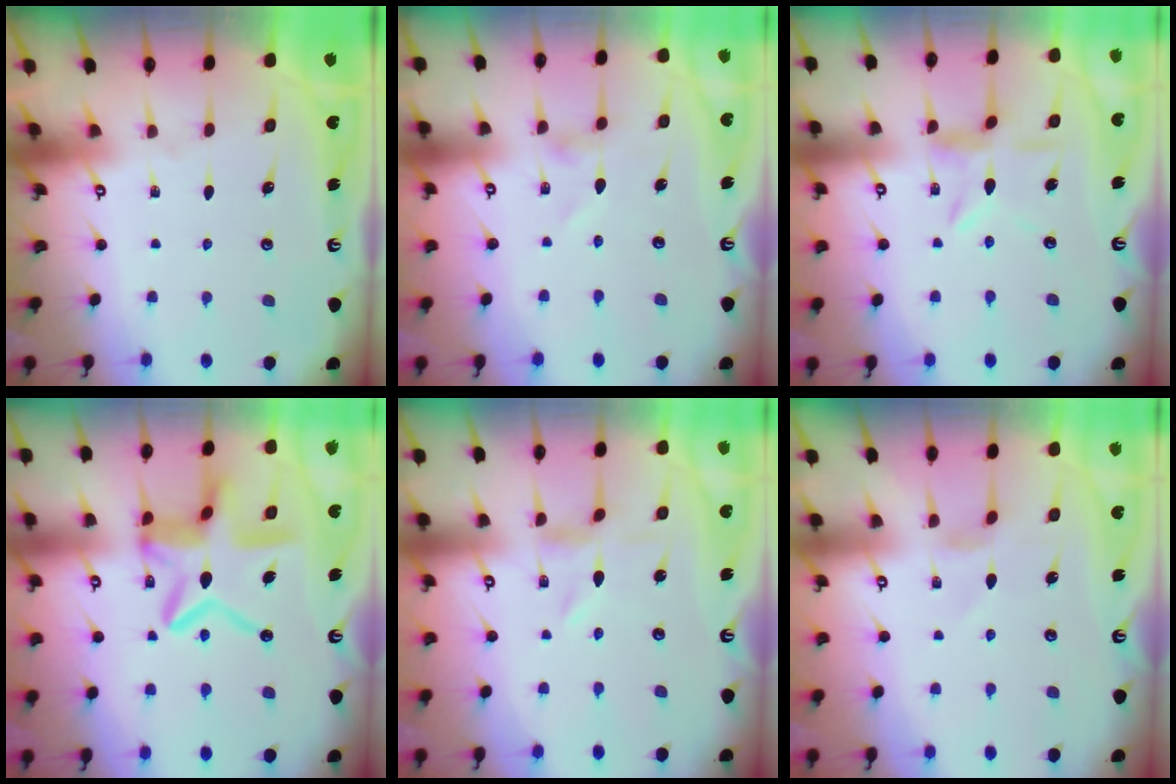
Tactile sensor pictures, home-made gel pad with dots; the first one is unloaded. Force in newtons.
{"total": 0.7, "press": 0.7, "slide": 0.1}
{"total": 6.3, "press": 6.3, "slide": 0.6}
{"total": 15.9, "press": 15.9, "slide": 1.3}
{"total": 0.5, "press": 0.5, "slide": 0.2}
{"total": 2.5, "press": 2.5, "slide": 0.5}